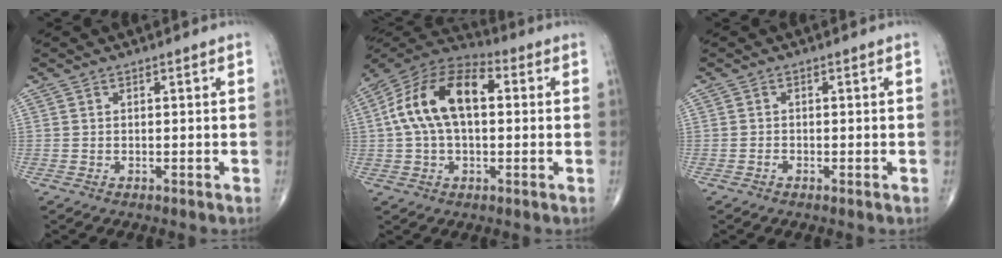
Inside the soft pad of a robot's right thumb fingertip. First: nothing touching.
{"total": 16.3, "force": [2.3, 9.1, 13.3], "torque": [-0.248, 0.038, 0.032]}
{"total": 0.6, "force": [-0.4, 0.2, 0.4], "torque": [-0.009, 0.000, -0.009]}